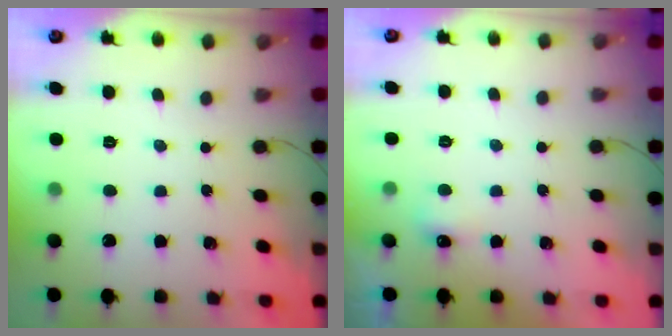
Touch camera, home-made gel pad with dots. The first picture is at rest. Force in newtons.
{"total": 3.7, "press": 3.6, "slide": 0.7}